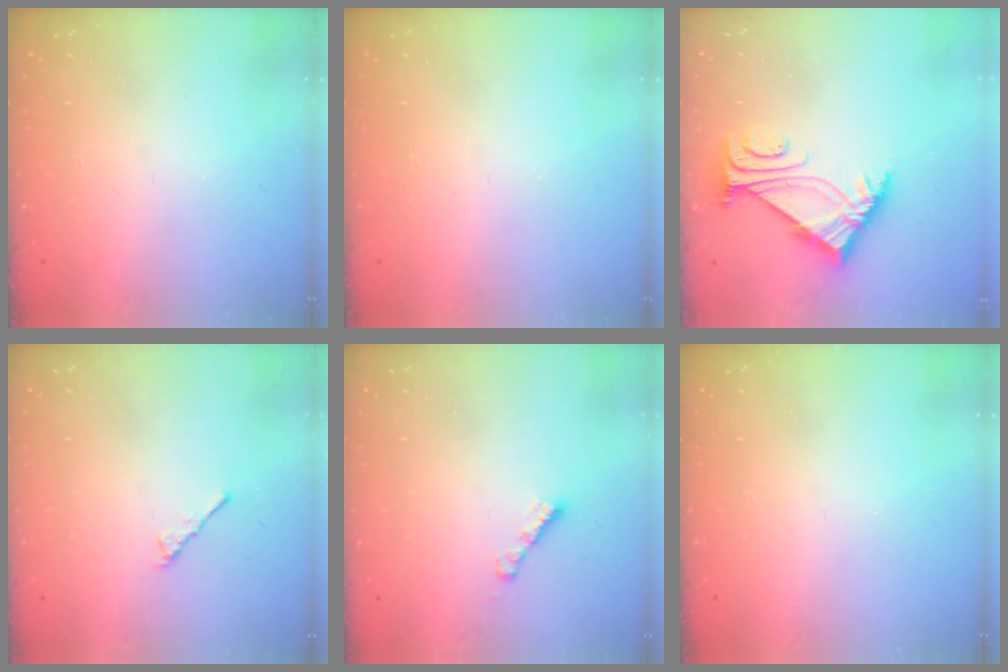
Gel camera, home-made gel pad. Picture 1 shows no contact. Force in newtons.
{"total": 0.0}
{"total": 5.5, "press": 5.3, "slide": 1.1}
{"total": 2.9, "press": 2.8, "slide": 0.7}
{"total": 2.7, "press": 2.7, "slide": 0.3}
{"total": 0.0}